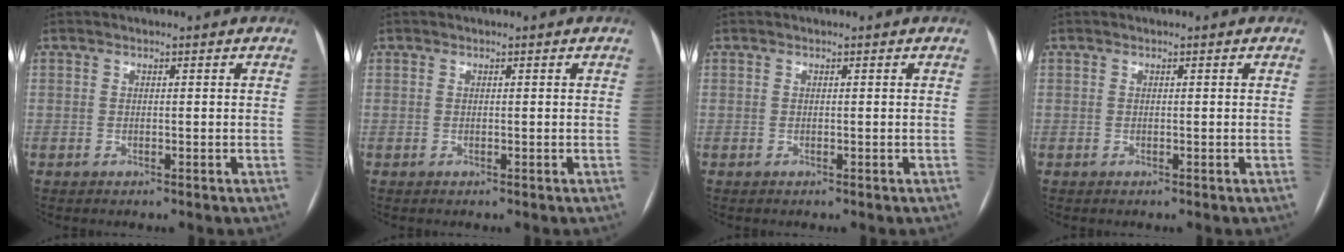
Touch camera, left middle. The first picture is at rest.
{"total": 0.0}
{"total": 0.0}
{"total": 0.0}